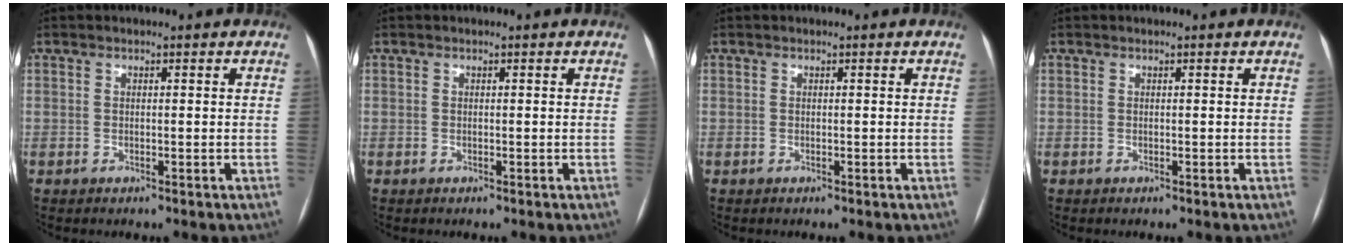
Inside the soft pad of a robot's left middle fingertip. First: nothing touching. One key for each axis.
{"total": 0.0}
{"total": 0.0}
{"total": 0.0}